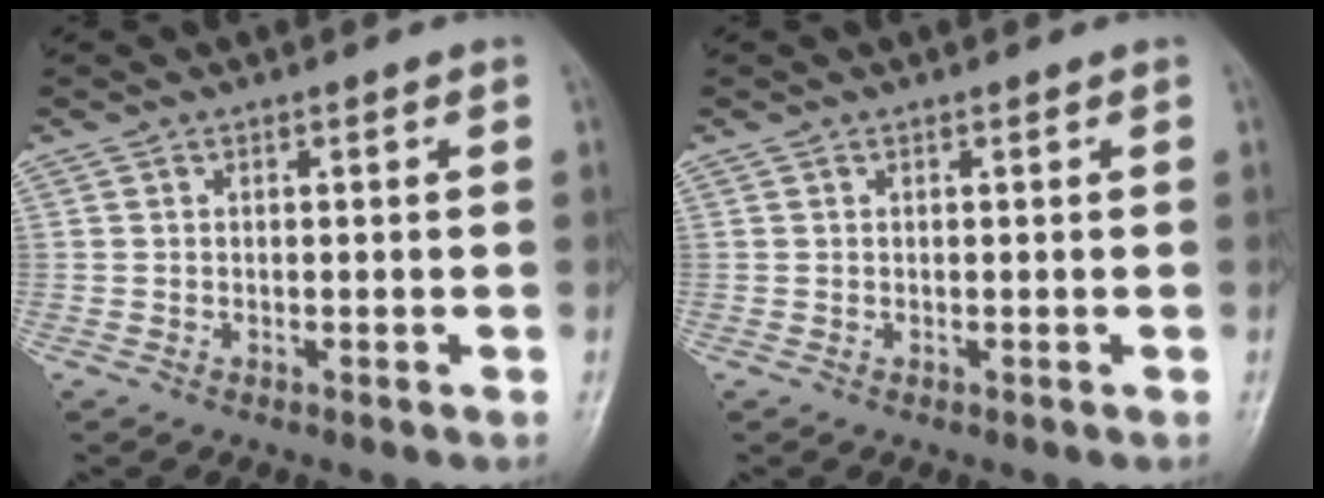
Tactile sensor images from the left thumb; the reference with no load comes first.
{"total": 0.0}